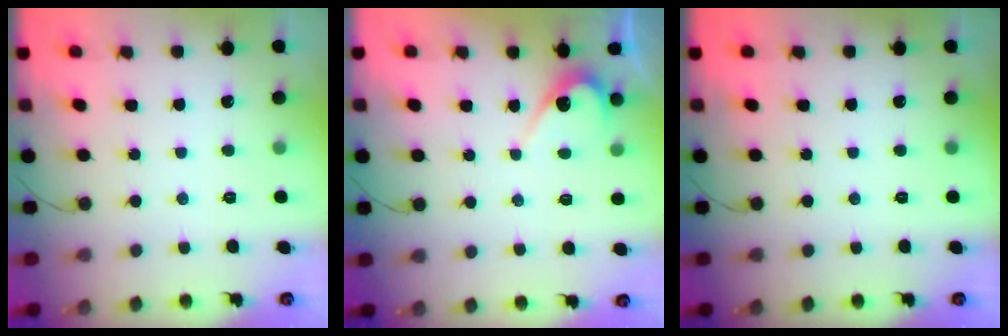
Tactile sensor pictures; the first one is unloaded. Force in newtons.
{"total": 4.4, "press": 4.4, "slide": 0.3}
{"total": 0.0}